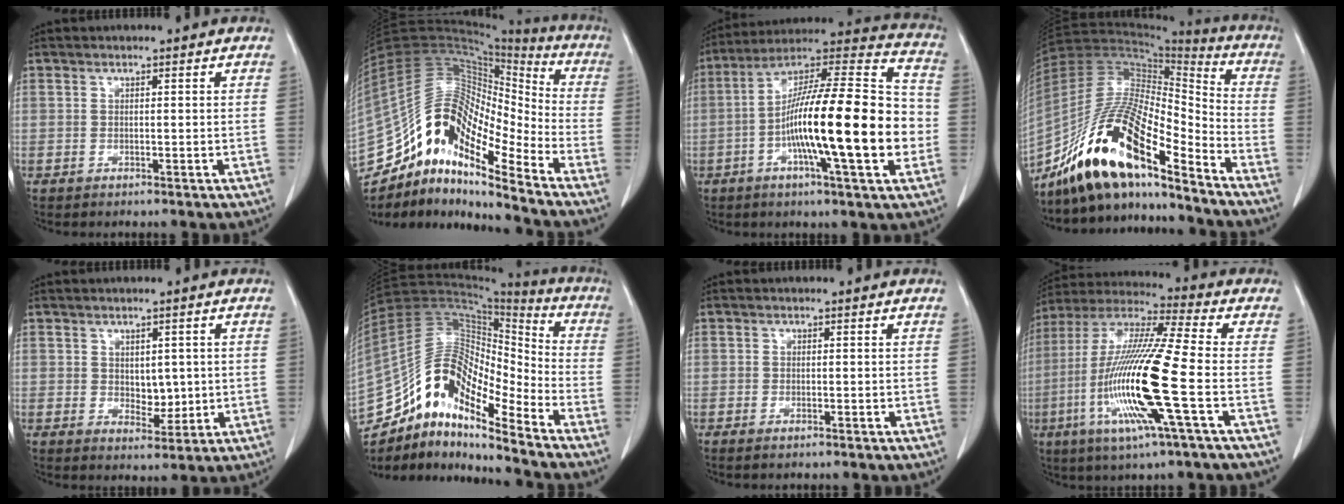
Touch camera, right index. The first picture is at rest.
{"total": 19.3, "force": [-14.3, 4.8, 12.1], "torque": [-0.229, 0.055, -0.258]}
{"total": 23.5, "force": [-4.1, 2.5, 23.0], "torque": [-0.350, 0.010, -0.070]}
{"total": 19.6, "force": [-13.7, 4.1, 13.4], "torque": [-0.264, 0.007, -0.246]}
{"total": 3.9, "force": [0.5, 2.4, 3.0], "torque": [-0.037, -0.004, 0.020]}
{"total": 17.8, "force": [-13.4, 4.6, 10.8], "torque": [-0.193, 0.051, -0.242]}
{"total": 0.8, "force": [-0.6, 0.2, 0.5], "torque": [-0.011, -0.002, -0.007]}
{"total": 18.6, "force": [-4.7, 0.0, 18.0], "torque": [-0.371, -0.016, -0.098]}